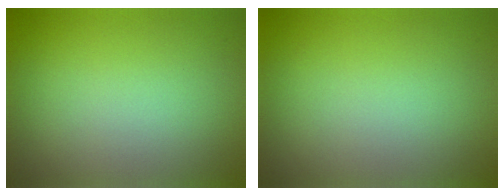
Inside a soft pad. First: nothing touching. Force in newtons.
{"total": 0.0}